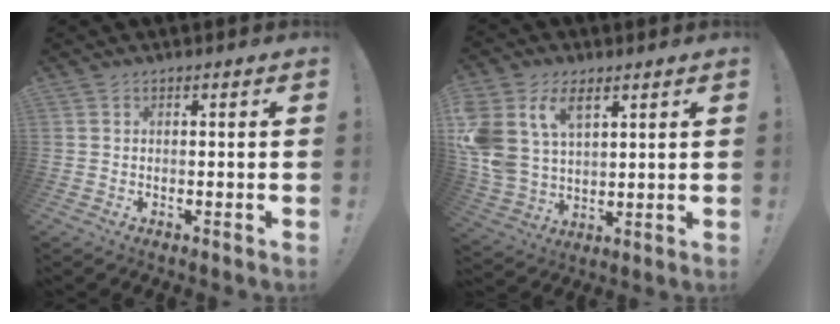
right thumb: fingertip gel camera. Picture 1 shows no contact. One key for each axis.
{"total": 13.7, "fx": 6.9, "fy": 9.0, "fz": 7.8, "tx": -0.163, "ty": -0.033, "tz": 0.134}